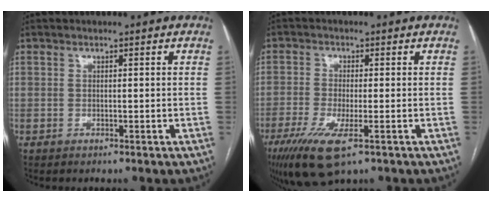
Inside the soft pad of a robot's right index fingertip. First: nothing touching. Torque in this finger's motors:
{"motor_torque": [1.38, -0.40, 0.42, 0.14]}